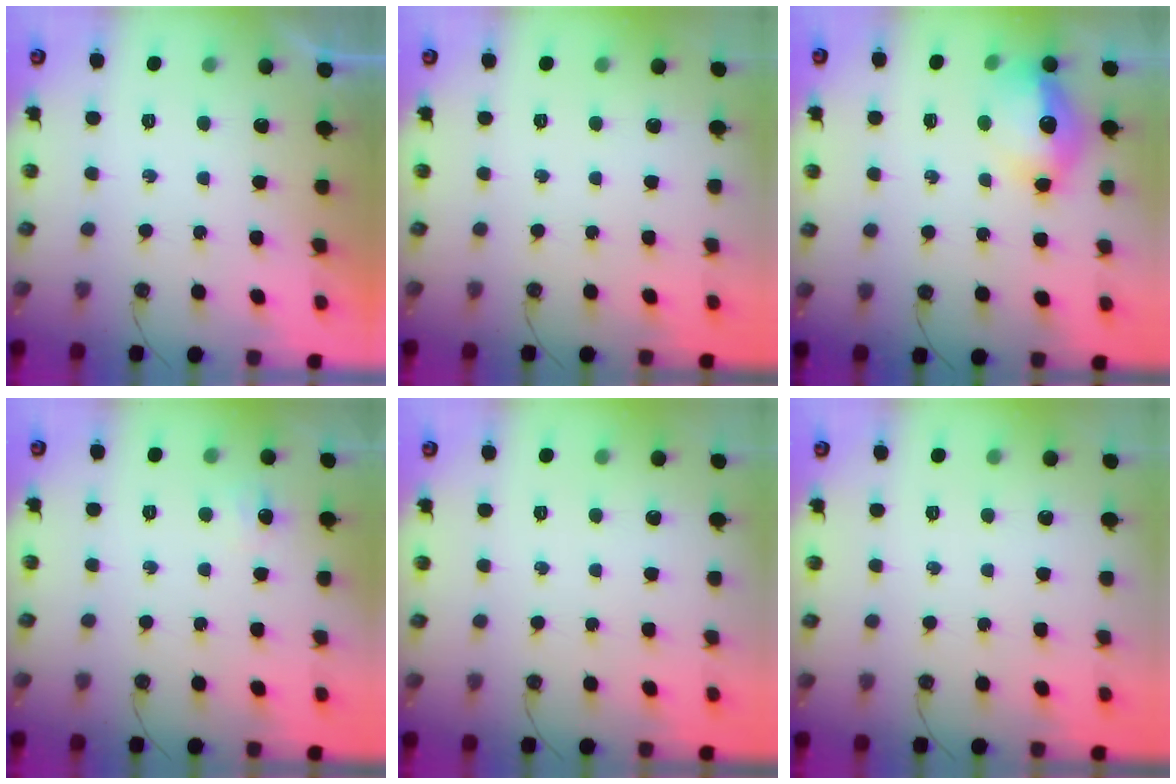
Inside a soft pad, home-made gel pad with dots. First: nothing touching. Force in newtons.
{"total": 0.0}
{"total": 12.9, "press": 12.8, "slide": 1.4}
{"total": 5.4, "press": 5.3, "slide": 1.1}
{"total": 0.0}
{"total": 0.0}